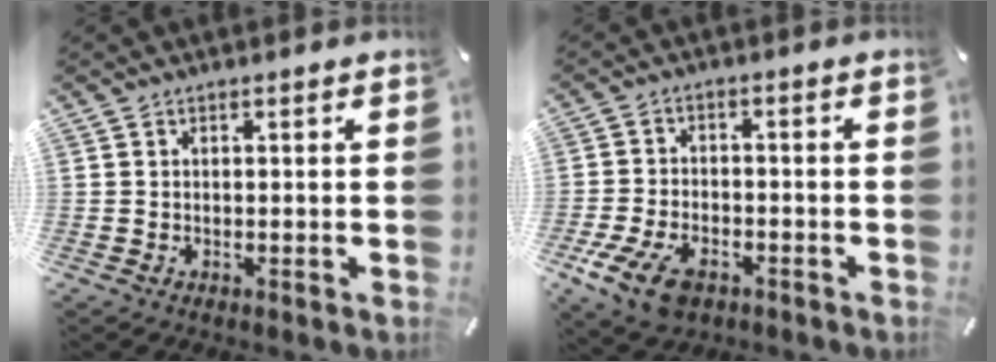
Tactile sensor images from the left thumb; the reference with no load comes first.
{"total": 9.4, "force": [-5.0, 5.7, 5.5], "torque": [-0.131, 0.015, -0.093]}